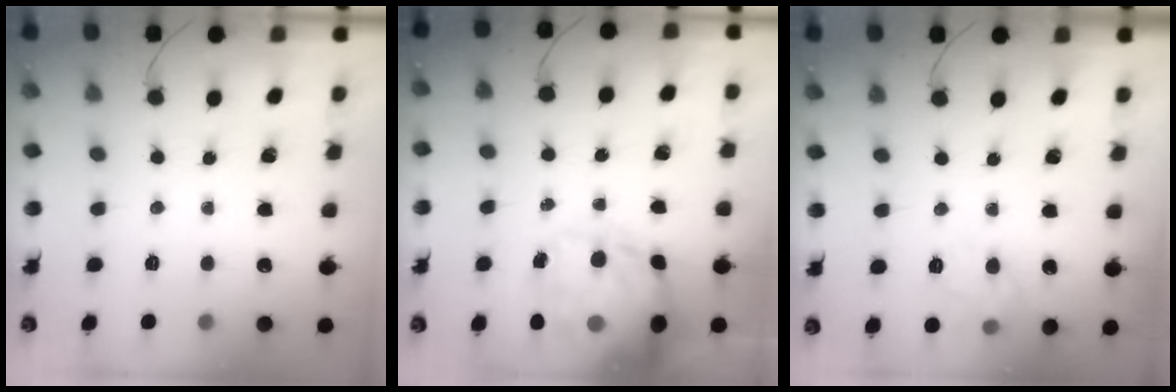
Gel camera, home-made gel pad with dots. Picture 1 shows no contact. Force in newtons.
{"total": 20.1, "press": 19.6, "slide": 4.7}
{"total": 8.6, "press": 8.6, "slide": 1.0}